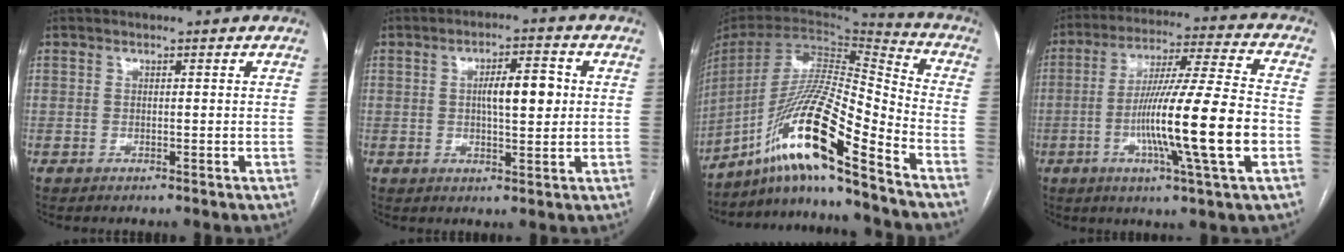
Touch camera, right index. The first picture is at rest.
{"total": 6.4, "force": [0.8, 1.8, 6.1], "torque": [-0.099, 0.011, 0.014]}
{"total": 19.4, "force": [-13.2, 0.3, 14.2], "torque": [-0.298, -0.010, -0.248]}
{"total": 17.5, "force": [-4.1, -0.5, 17.0], "torque": [-0.298, -0.009, -0.076]}